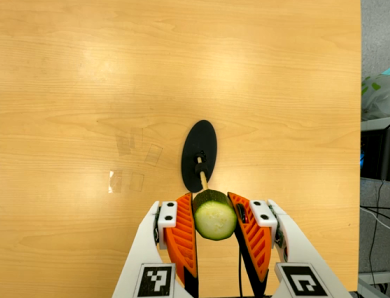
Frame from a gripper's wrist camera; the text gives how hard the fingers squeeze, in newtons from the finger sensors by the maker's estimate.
{"total": 11.9, "left": 12.3, "right": 11.4}